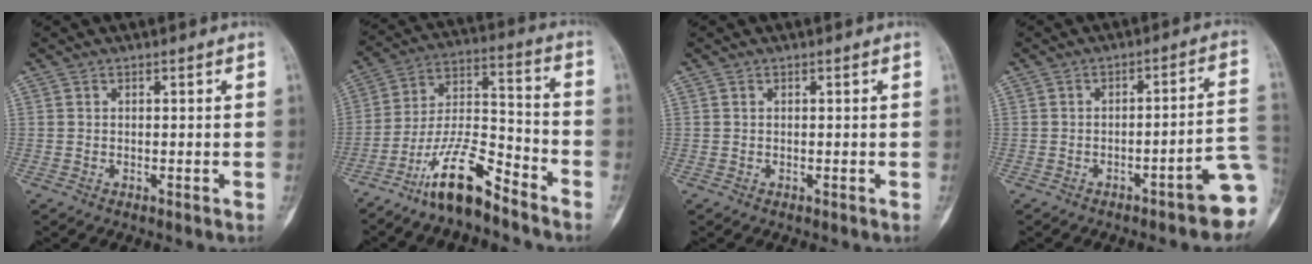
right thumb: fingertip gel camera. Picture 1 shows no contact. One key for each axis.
{"total": 13.5, "fx": -10.0, "fy": 3.5, "fz": 8.4, "tx": -0.157, "ty": 0.080, "tz": -0.190}
{"total": 0.0}
{"total": 9.6, "fx": -4.0, "fy": 1.5, "fz": 8.6, "tx": -0.093, "ty": 0.032, "tz": -0.052}